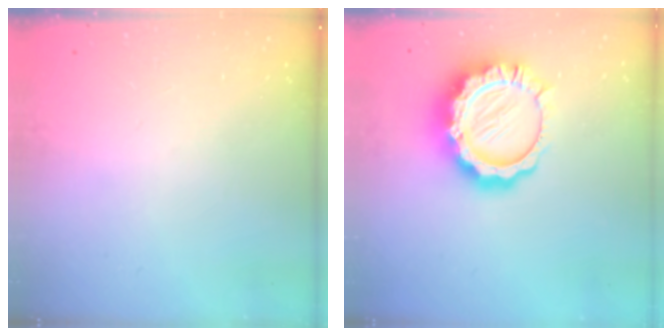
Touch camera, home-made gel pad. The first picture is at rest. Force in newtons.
{"total": 14.8, "press": 14.7, "slide": 1.2}